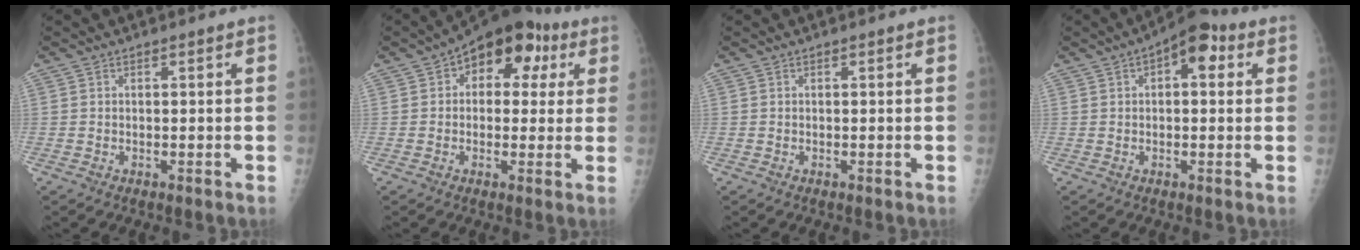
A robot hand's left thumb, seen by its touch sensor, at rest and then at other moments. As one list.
[{"total": 12.1, "force": [4.2, 7.9, 8.2], "torque": [-0.053, 0.017, 0.049]}, {"total": 0.0}, {"total": 8.1, "force": [2.9, 4.2, 6.3], "torque": [-0.060, 0.015, 0.029]}]